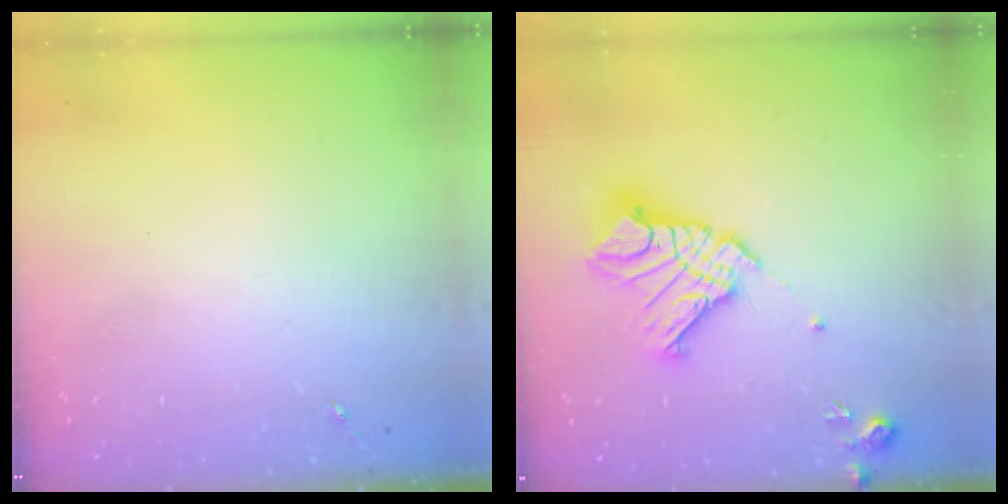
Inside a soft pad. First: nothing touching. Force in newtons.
{"total": 15.8, "press": 15.7, "slide": 1.9}